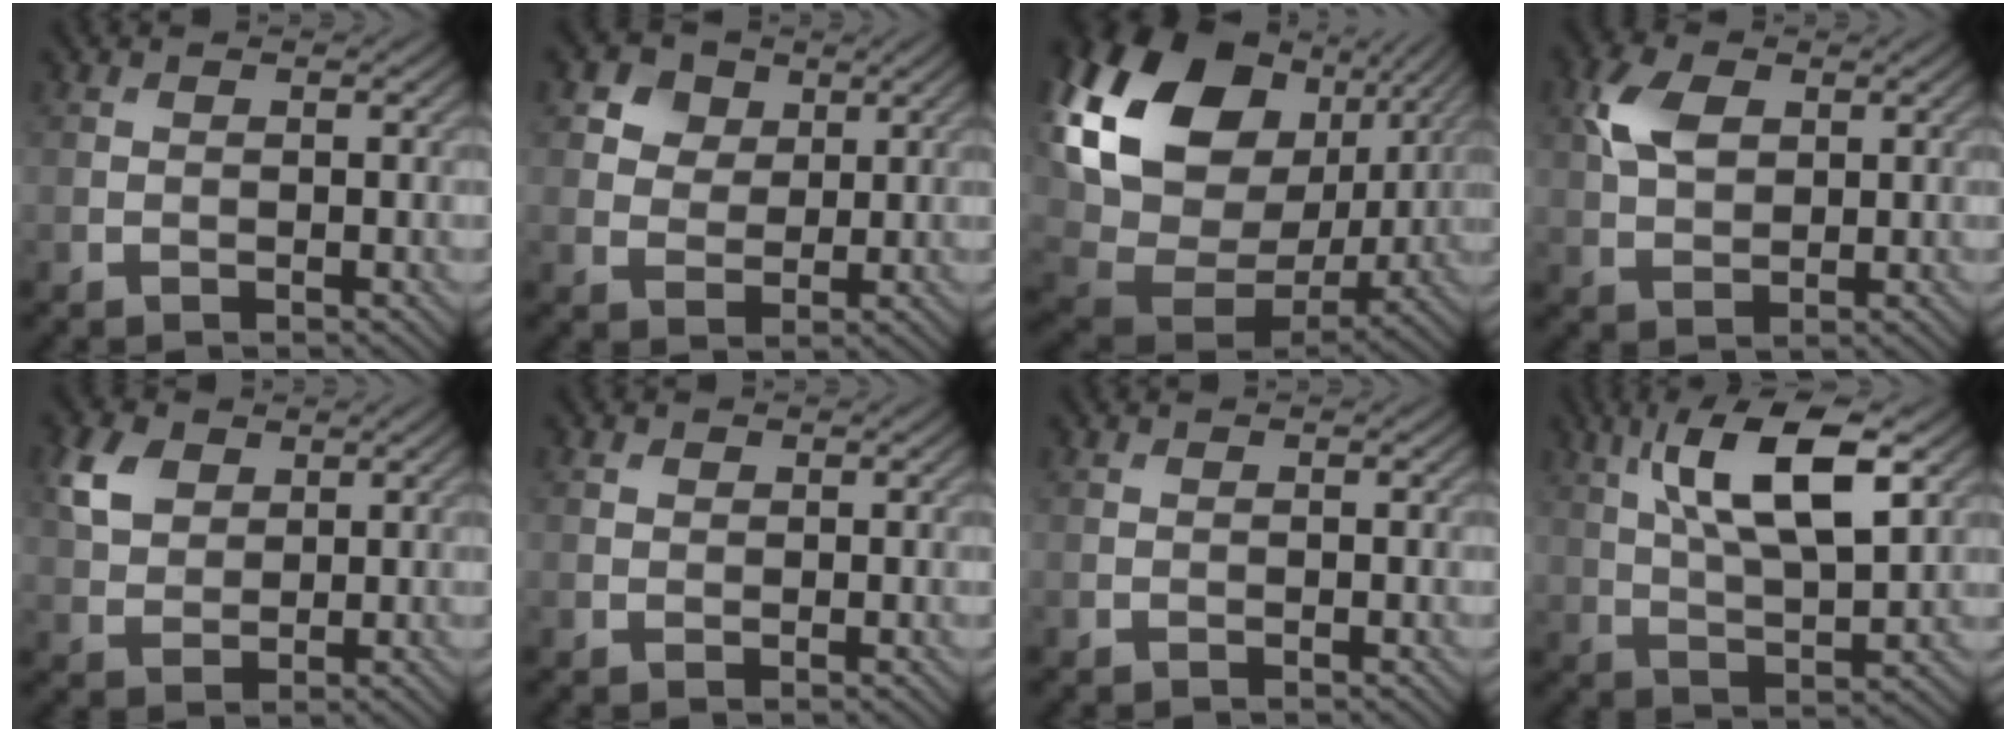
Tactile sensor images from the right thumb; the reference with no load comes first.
{"total": 6.6, "force": [3.6, 4.8, 2.8], "torque": [-0.095, -0.006, 0.071]}
{"total": 22.9, "force": [8.1, 16.4, 13.8], "torque": [-0.357, 0.032, 0.173]}
{"total": 5.5, "force": [1.8, 3.5, 3.8], "torque": [-0.093, 0.008, 0.031]}
{"total": 5.2, "force": [2.4, 3.6, 2.9], "torque": [-0.072, 0.005, 0.049]}
{"total": 0.7, "force": [0.4, 0.5, 0.1], "torque": [-0.001, -0.003, 0.007]}
{"total": 0.0}
{"total": 12.3, "force": [5.0, 4.6, 10.3], "torque": [-0.195, 0.006, 0.089]}